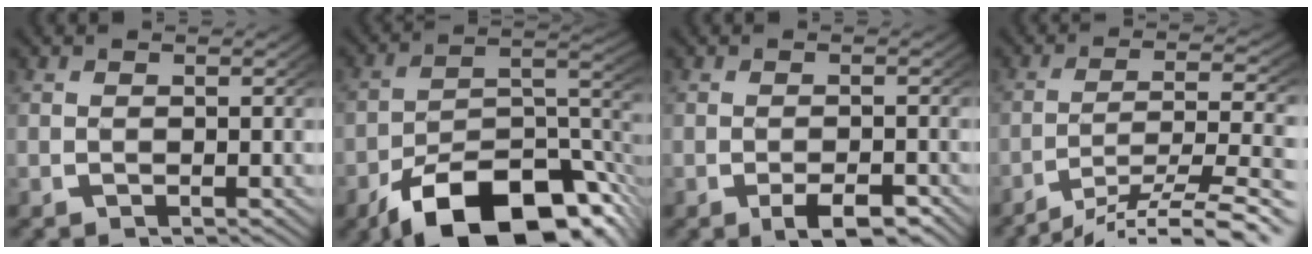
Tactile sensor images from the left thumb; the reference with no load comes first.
{"total": 14.9, "force": [-8.0, 7.6, 10.0], "torque": [-0.165, -0.041, -0.098]}
{"total": 3.0, "force": [-1.8, 1.3, 2.0], "torque": [-0.023, -0.002, -0.029]}
{"total": 9.7, "force": [-5.7, 4.6, 6.3], "torque": [-0.116, -0.029, -0.075]}